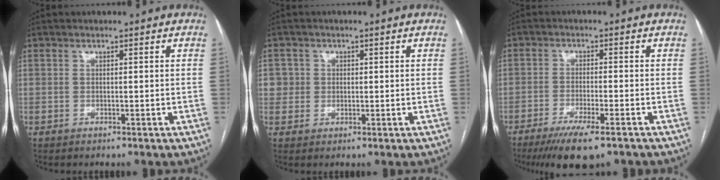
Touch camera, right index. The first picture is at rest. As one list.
[{"total": 2.9, "force": [0.5, 2.9, 0.1], "torque": [0.015, 0.008, 0.009]}, {"total": 9.5, "force": [-7.0, 0.9, 6.4], "torque": [-0.100, -0.020, -0.109]}]